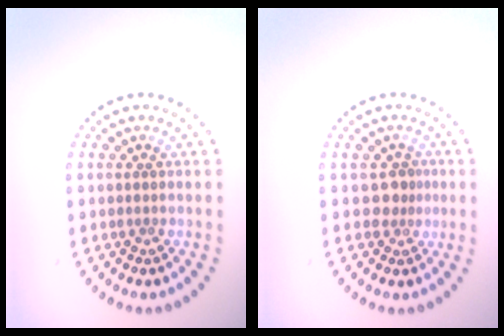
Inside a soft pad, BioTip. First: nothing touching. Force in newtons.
{"total": 1.6, "press": 1.2, "slide": 1.0}